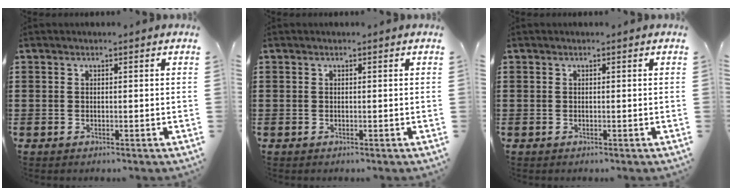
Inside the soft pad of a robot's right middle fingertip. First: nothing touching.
{"total": 0.0}
{"total": 0.0}